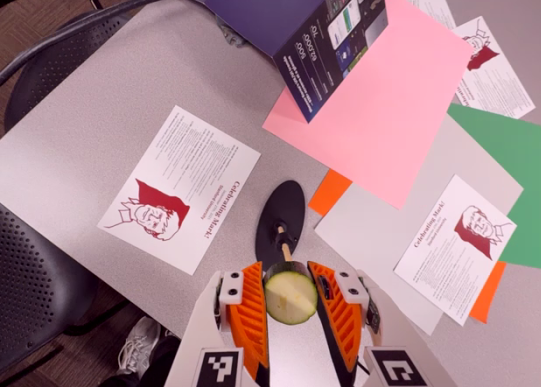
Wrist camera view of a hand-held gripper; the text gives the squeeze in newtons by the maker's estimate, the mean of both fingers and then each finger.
{"total": 12.7, "left": 12.7, "right": 12.7}